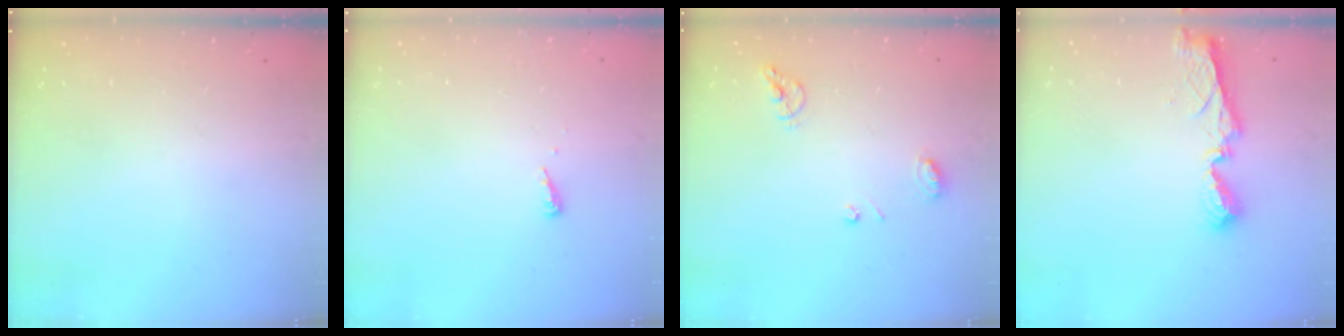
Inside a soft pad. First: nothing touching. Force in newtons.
{"total": 3.9, "press": 3.9, "slide": 0.5}
{"total": 7.5, "press": 7.4, "slide": 0.9}
{"total": 7.8, "press": 7.8, "slide": 0.5}